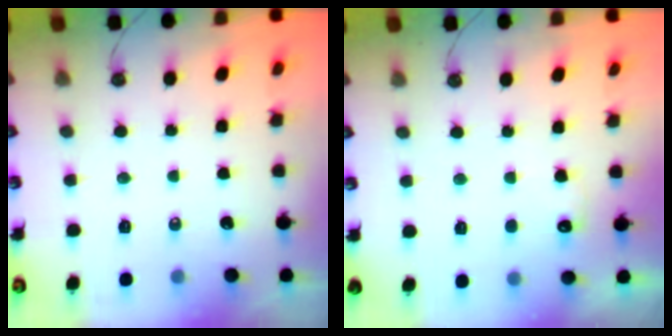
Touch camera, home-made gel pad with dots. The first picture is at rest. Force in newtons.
{"total": 5.3, "press": 5.1, "slide": 1.3}